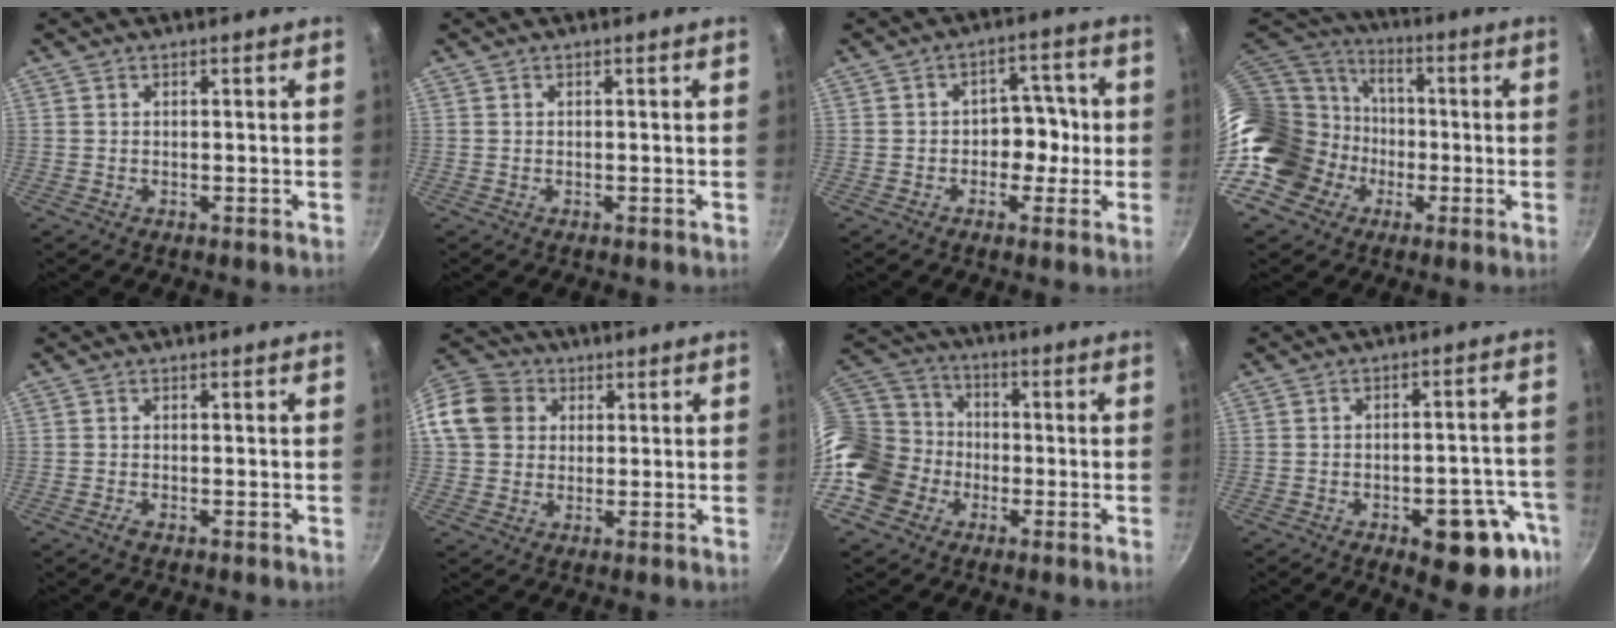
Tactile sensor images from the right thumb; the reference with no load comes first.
{"total": 0.0}
{"total": 6.4, "force": [-1.0, 5.1, 3.8], "torque": [0.010, 0.021, -0.019]}
{"total": 23.4, "force": [-3.9, 19.1, 12.9], "torque": [-0.249, 0.077, -0.054]}
{"total": 1.1, "force": [-0.7, 0.4, 0.7], "torque": [-0.018, 0.002, -0.017]}
{"total": 11.8, "force": [2.4, 10.2, 5.4], "torque": [-0.087, 0.022, 0.028]}
{"total": 18.9, "force": [-4.8, 15.7, 9.4], "torque": [-0.177, 0.060, -0.089]}
{"total": 15.7, "force": [-7.3, 6.6, 12.3], "torque": [-0.093, 0.034, -0.090]}